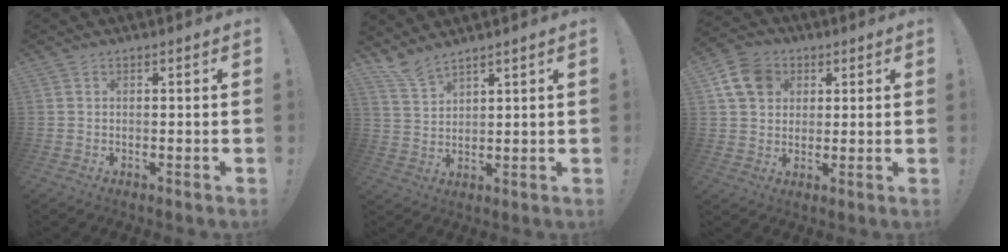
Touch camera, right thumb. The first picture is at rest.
{"total": 6.1, "force": [5.4, 1.1, 2.4], "torque": [-0.045, -0.034, 0.100]}
{"total": 11.3, "force": [4.3, 9.1, 5.1], "torque": [-0.078, -0.004, 0.088]}